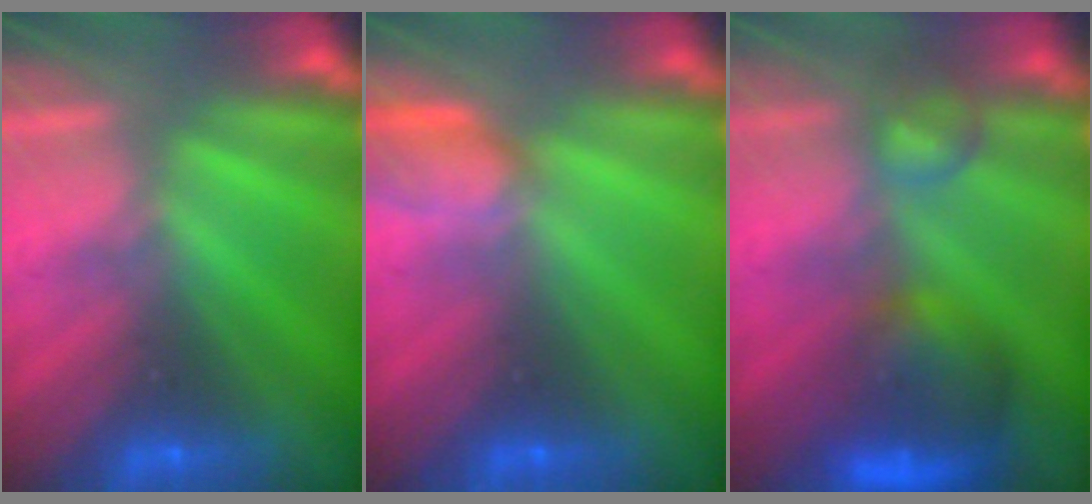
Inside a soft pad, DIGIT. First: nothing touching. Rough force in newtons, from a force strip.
{"total": 3.8}
{"total": 6.6}